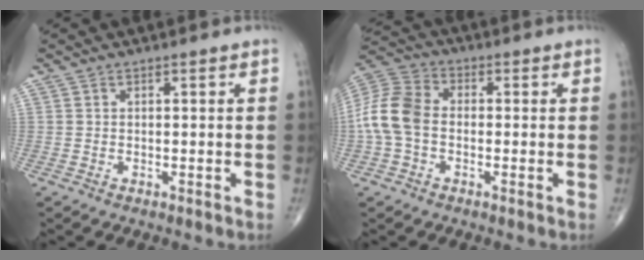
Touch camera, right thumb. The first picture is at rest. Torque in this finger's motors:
{"motor_torque": [1.26, 1.60, 0.71, -0.63, 0.12]}